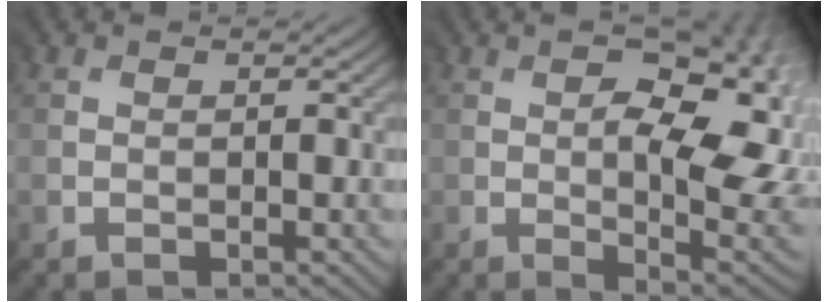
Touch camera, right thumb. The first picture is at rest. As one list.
[{"total": 14.4, "force": [-1.1, 7.2, 12.4], "torque": [-0.139, 0.013, -0.011]}]